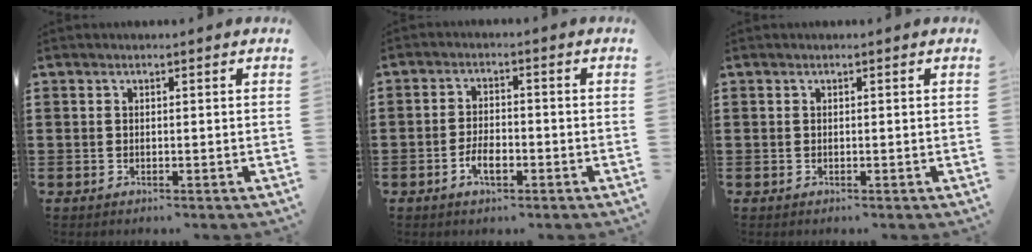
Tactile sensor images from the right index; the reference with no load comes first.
{"total": 3.8, "force": [-1.7, 1.8, 2.9], "torque": [-0.056, 0.003, -0.033]}
{"total": 0.0}